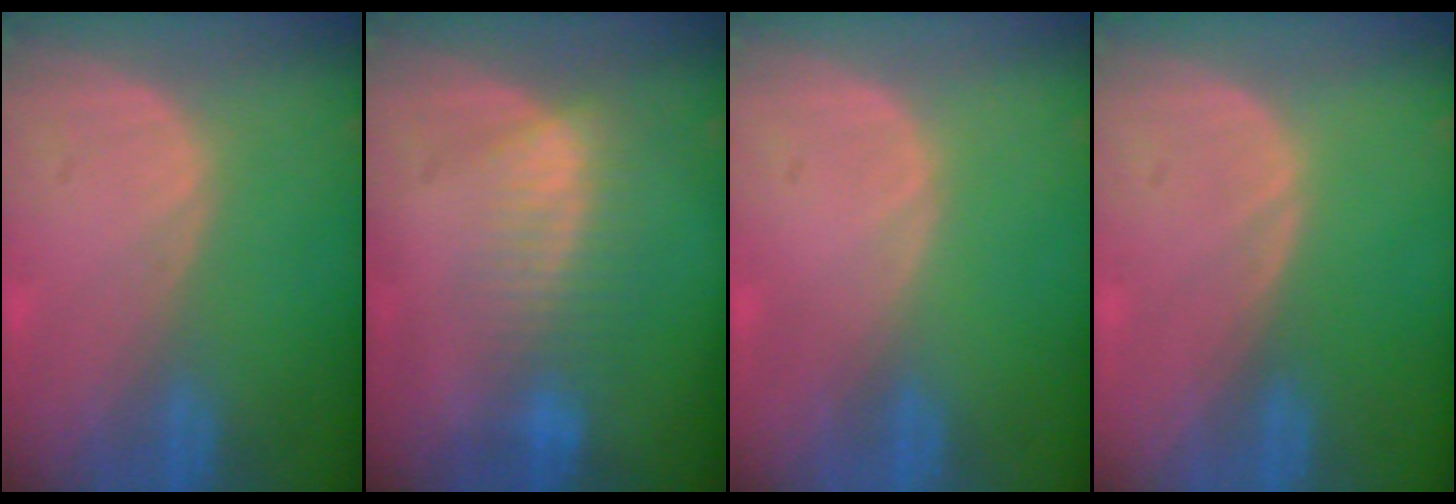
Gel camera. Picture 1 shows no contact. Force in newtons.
{"total": 7.2, "press": 6.2, "slide": 3.8}
{"total": 0.0}
{"total": 0.0}